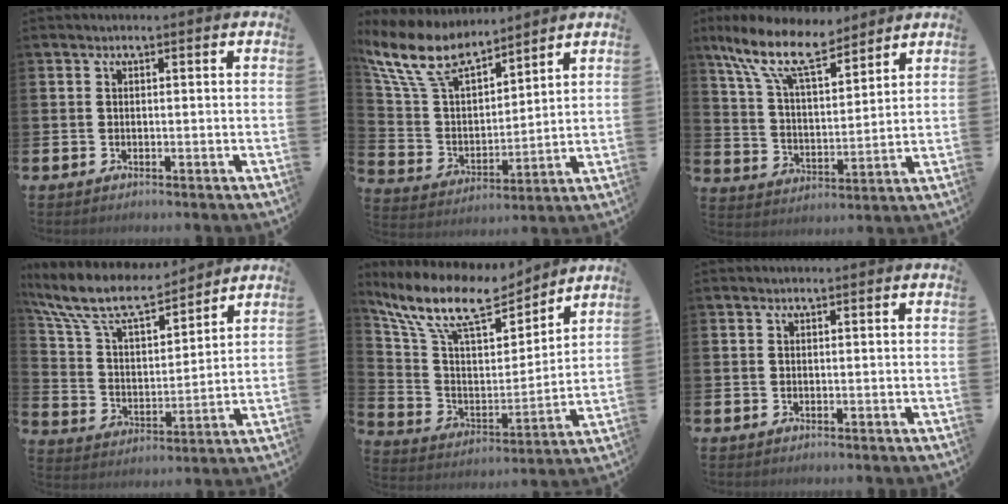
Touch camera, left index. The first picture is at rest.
{"total": 10.9, "force": [9.3, 3.8, 4.2], "torque": [-0.128, -0.045, 0.170]}
{"total": 11.5, "force": [9.0, 3.8, 6.0], "torque": [-0.143, -0.040, 0.160]}
{"total": 10.4, "force": [9.1, 2.8, 4.3], "torque": [-0.126, -0.052, 0.160]}
{"total": 12.5, "force": [10.5, 3.8, 5.5], "torque": [-0.150, -0.061, 0.183]}
{"total": 0.0}